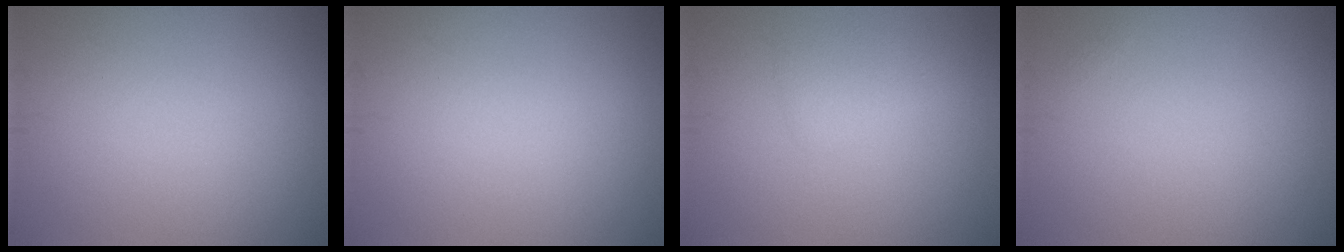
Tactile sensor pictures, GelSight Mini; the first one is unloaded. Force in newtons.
{"total": 0.0}
{"total": 1.9, "press": 1.9, "slide": 0.2}
{"total": 0.0}